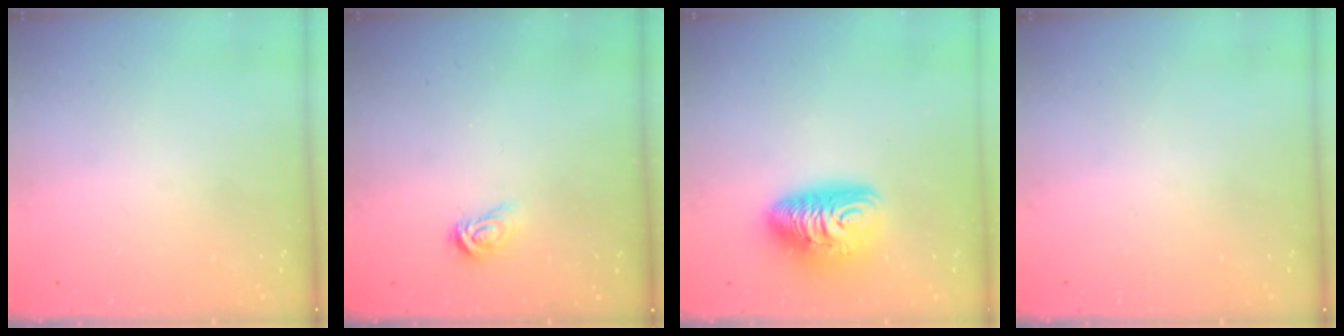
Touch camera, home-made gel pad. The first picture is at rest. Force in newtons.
{"total": 4.1, "press": 4.1, "slide": 0.5}
{"total": 10.9, "press": 10.8, "slide": 1.2}
{"total": 0.0}